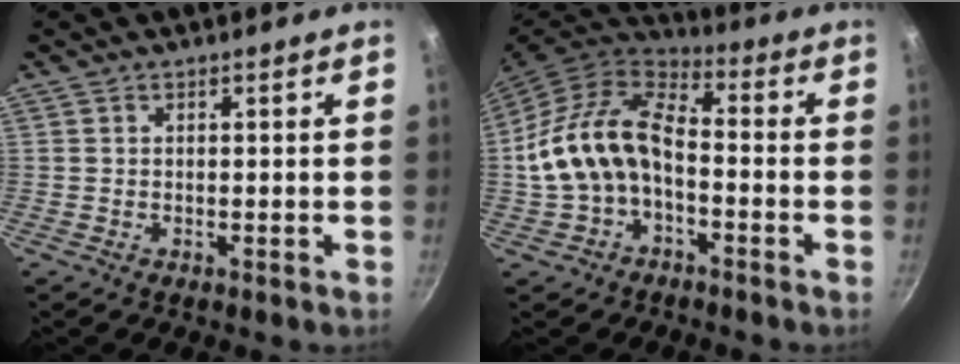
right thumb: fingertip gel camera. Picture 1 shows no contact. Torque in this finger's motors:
{"motor_torque": [-0.21, 0.93, 0.46, -0.80, 0.52]}